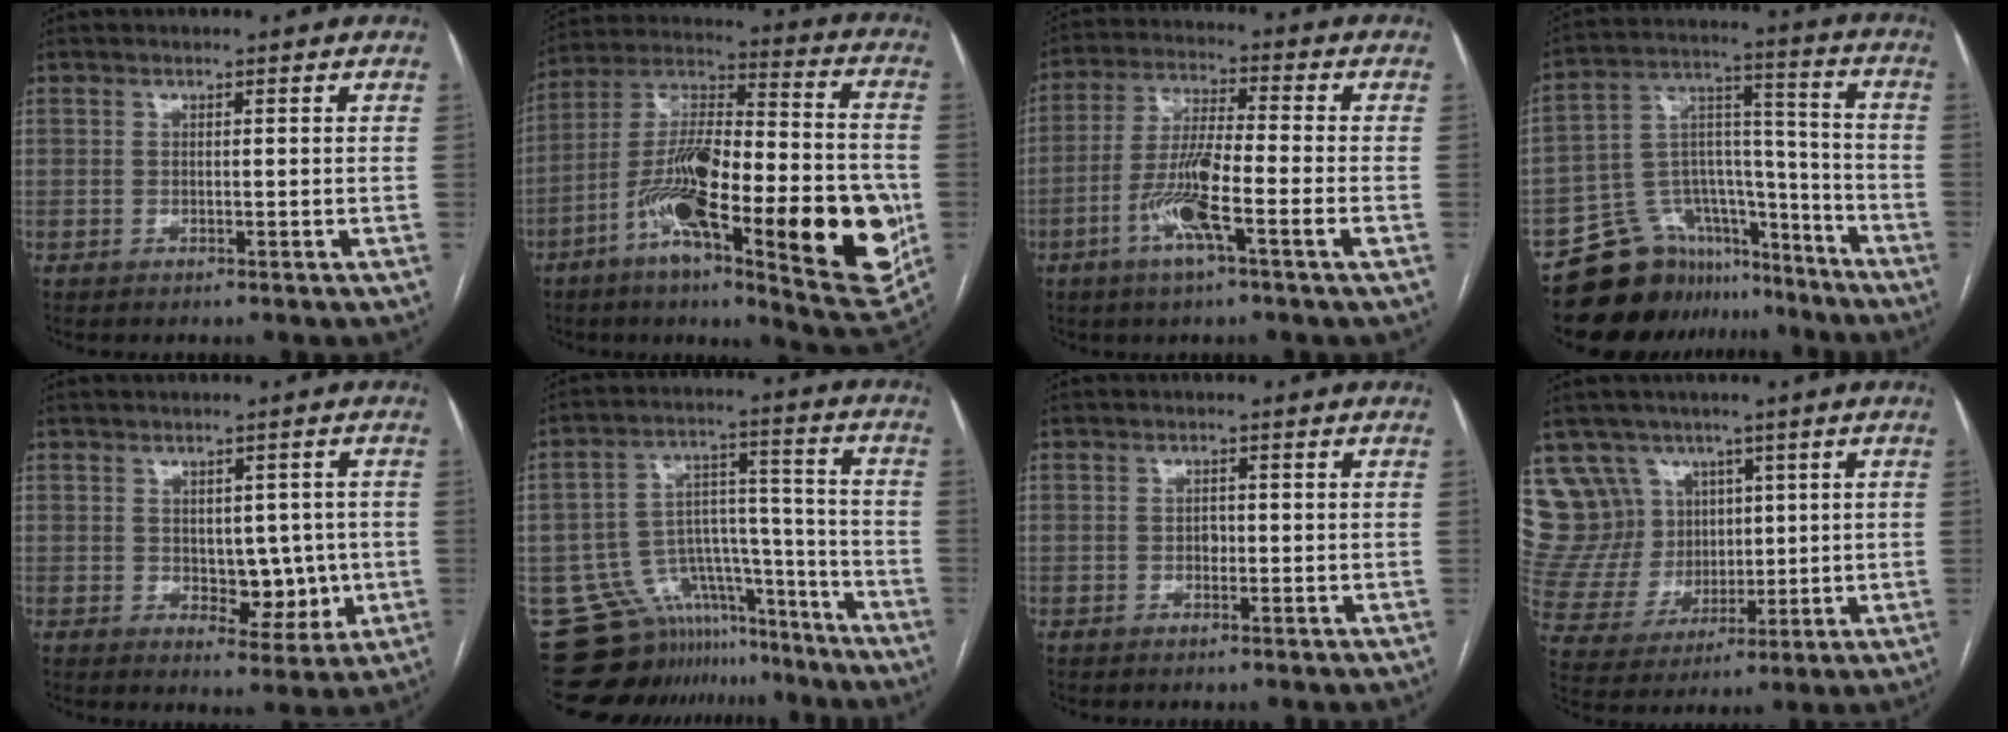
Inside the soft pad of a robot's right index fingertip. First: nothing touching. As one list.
[{"total": 28.3, "force": [-8.4, 6.3, 26.3], "torque": [-0.388, -0.006, -0.124]}, {"total": 10.3, "force": [-4.0, 0.4, 9.5], "torque": [-0.185, -0.003, -0.080]}, {"total": 14.7, "force": [-12.3, 7.8, 2.0], "torque": [-0.022, 0.089, -0.200]}, {"total": 6.2, "force": [-0.2, 3.8, 5.0], "torque": [-0.055, 0.003, 0.009]}, {"total": 14.5, "force": [-12.9, 6.6, 0.7], "torque": [0.000, 0.081, -0.192]}, {"total": 1.1, "force": [-0.2, 0.8, 0.7], "torque": [-0.010, 0.003, -0.003]}, {"total": 13.2, "force": [7.6, 10.6, 2.5], "torque": [-0.073, 0.058, 0.168]}]